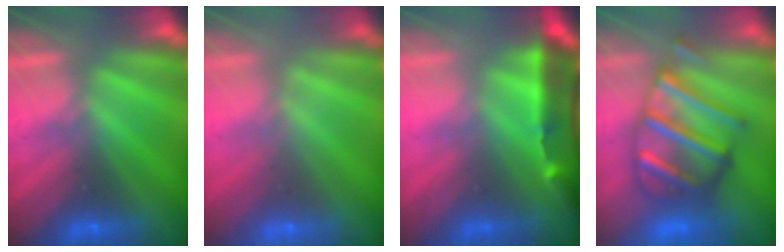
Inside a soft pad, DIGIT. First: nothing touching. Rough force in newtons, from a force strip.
{"total": 1.9}
{"total": 3.9}
{"total": 8.1}